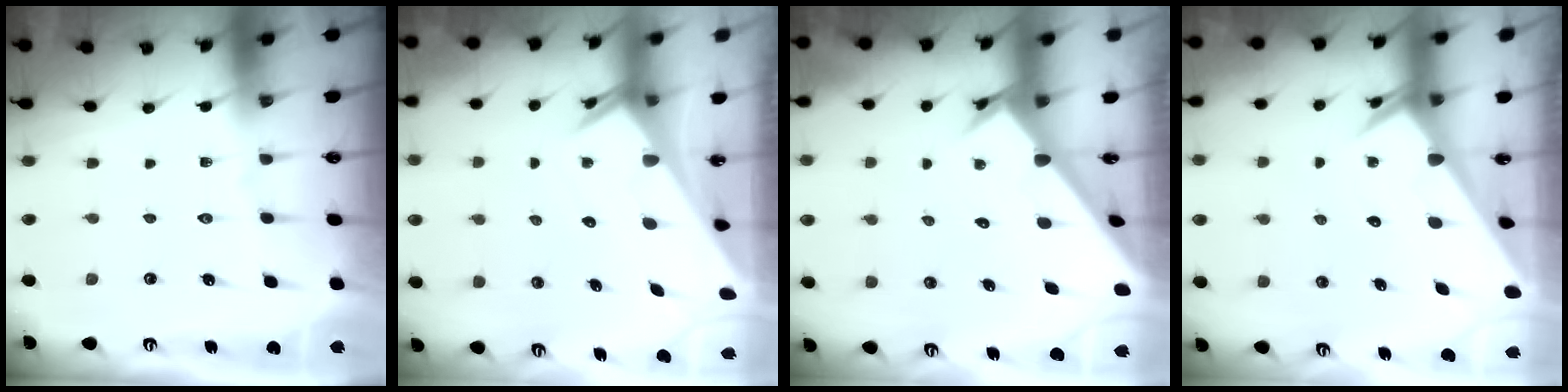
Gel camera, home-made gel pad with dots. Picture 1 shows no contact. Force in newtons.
{"total": 2.9, "press": 2.9, "slide": 0.2}
{"total": 2.8, "press": 2.8, "slide": 0.3}
{"total": 2.7, "press": 2.7, "slide": 0.1}